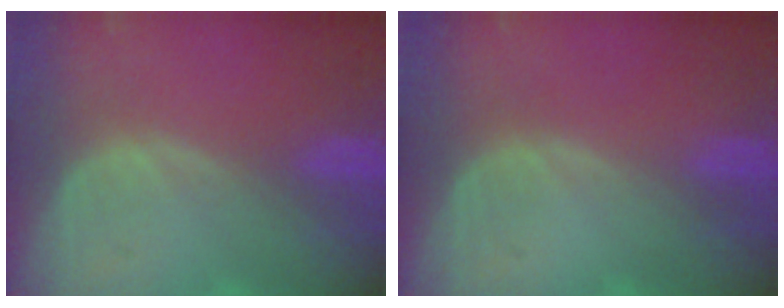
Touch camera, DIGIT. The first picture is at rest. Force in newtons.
{"total": 0.0}